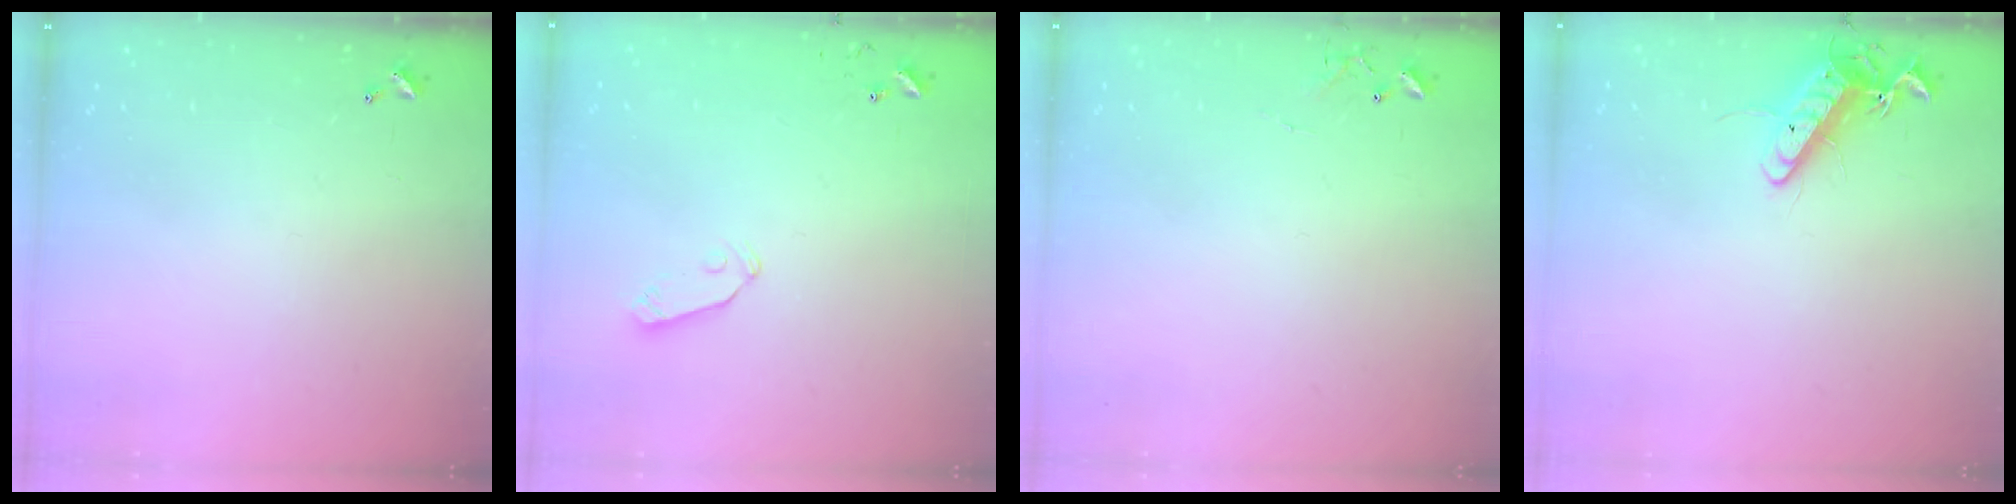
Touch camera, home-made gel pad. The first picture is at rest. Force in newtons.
{"total": 5.1, "press": 5.0, "slide": 0.4}
{"total": 5.9, "press": 5.9, "slide": 0.7}
{"total": 11.7, "press": 11.7, "slide": 1.1}